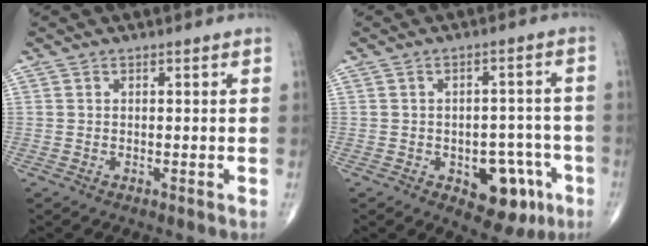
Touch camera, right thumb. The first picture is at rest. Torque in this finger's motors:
{"motor_torque": [0.80, 0.63, 0.42, -0.61, -0.01]}